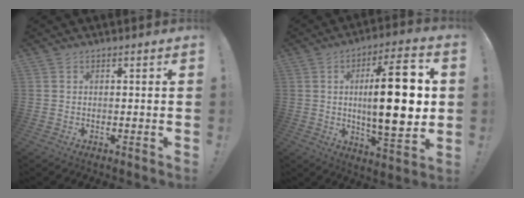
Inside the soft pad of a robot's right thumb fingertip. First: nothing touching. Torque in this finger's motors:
{"motor_torque": [0.64, 1.82, 1.38, 0.24, 0.27]}